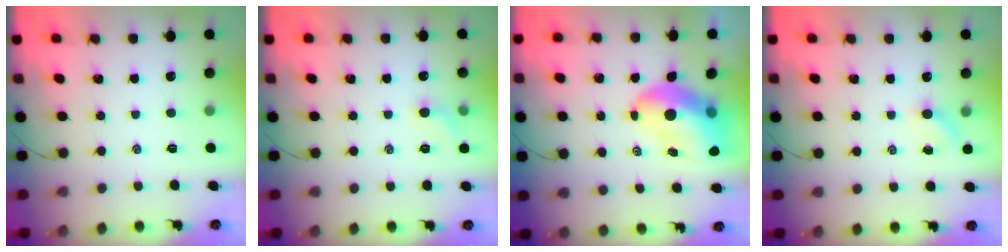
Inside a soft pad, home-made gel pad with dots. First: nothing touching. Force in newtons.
{"total": 5.2, "press": 4.9, "slide": 1.8}
{"total": 9.8, "press": 9.5, "slide": 2.6}
{"total": 3.6, "press": 3.4, "slide": 1.3}